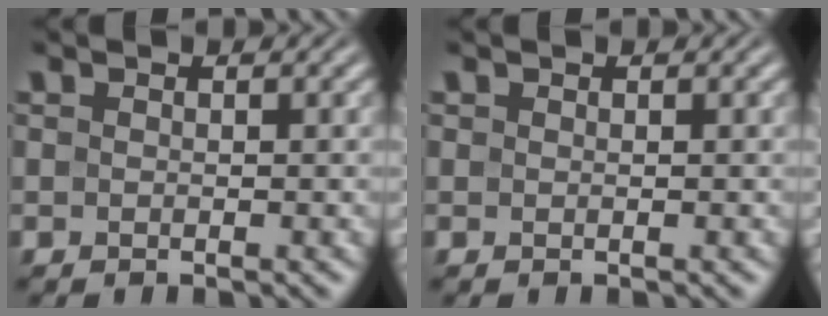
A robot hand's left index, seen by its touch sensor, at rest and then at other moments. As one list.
[{"total": 0.0}]